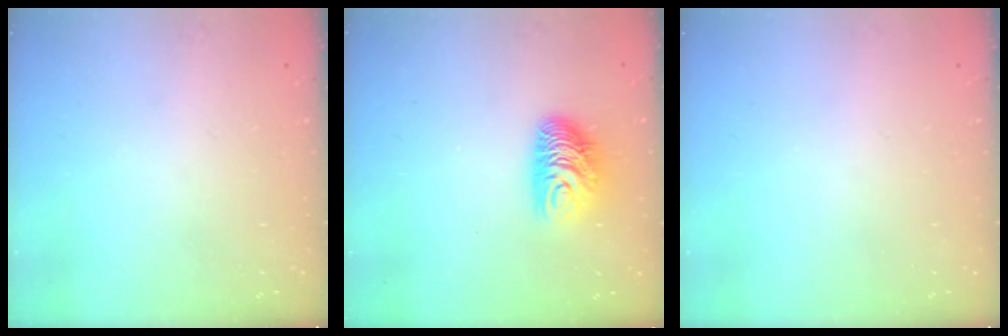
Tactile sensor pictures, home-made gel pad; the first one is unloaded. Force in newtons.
{"total": 8.8, "press": 8.8, "slide": 0.8}
{"total": 0.0}